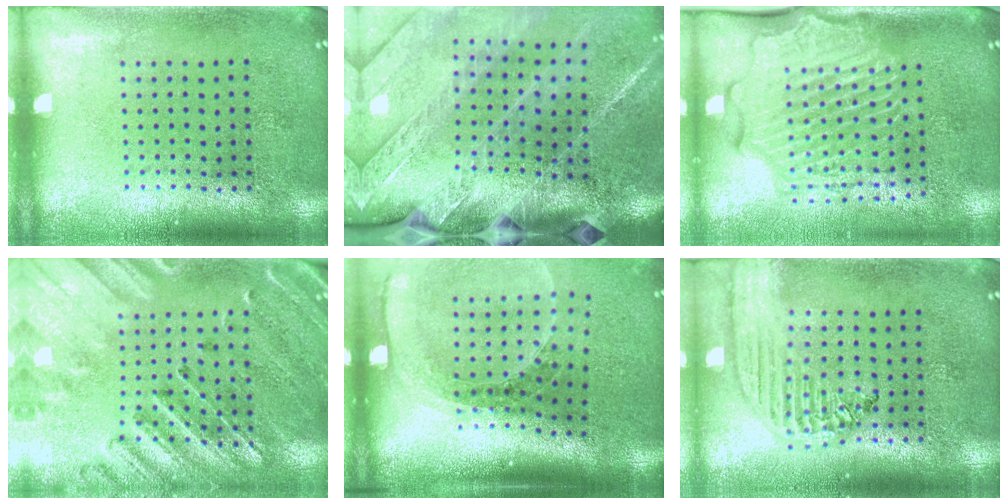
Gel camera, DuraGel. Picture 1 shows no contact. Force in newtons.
{"total": 3.9, "press": 3.3, "slide": 2.1}
{"total": 2.6, "press": 2.3, "slide": 1.3}
{"total": 2.8, "press": 2.6, "slide": 0.9}
{"total": 1.8, "press": 1.6, "slide": 0.7}
{"total": 2.2, "press": 1.9, "slide": 1.1}